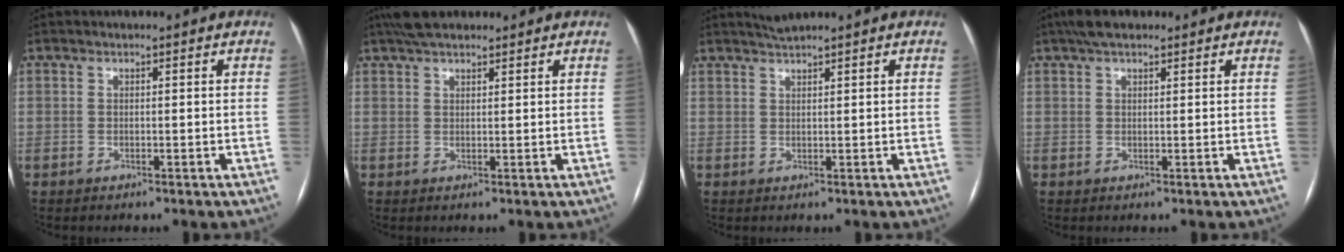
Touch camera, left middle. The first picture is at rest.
{"total": 5.7, "force": [4.7, 1.8, 2.7], "torque": [-0.045, 0.032, 0.083]}
{"total": 1.9, "force": [1.8, -0.5, 0.4], "torque": [-0.009, 0.006, 0.039]}
{"total": 4.4, "force": [3.3, 1.5, 2.5], "torque": [-0.048, 0.028, 0.058]}